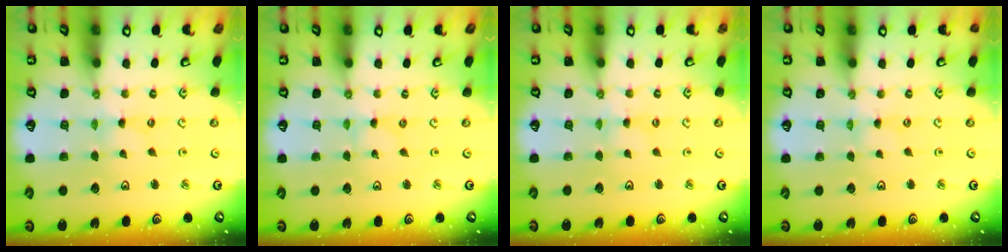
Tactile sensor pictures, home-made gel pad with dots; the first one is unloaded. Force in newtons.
{"total": 0.0}
{"total": 2.1, "press": 2.1, "slide": 0.4}
{"total": 0.0}